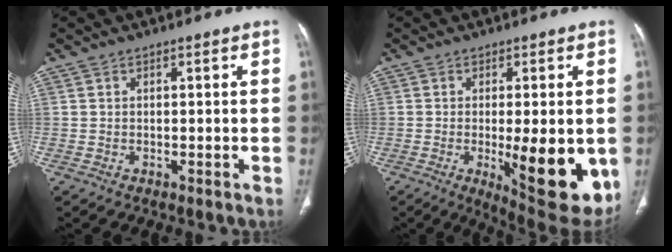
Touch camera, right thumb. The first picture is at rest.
{"total": 15.9, "force": [-3.2, 5.0, 14.8], "torque": [-0.169, -0.026, -0.025]}